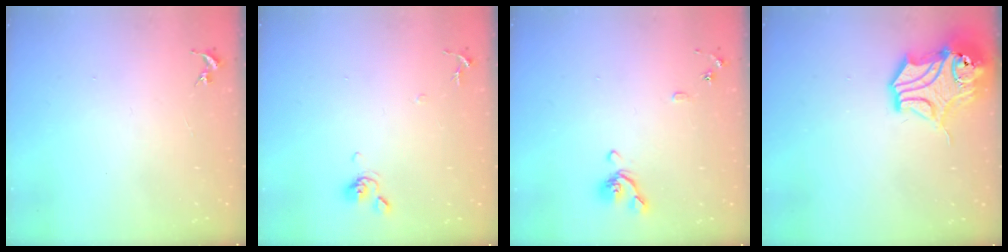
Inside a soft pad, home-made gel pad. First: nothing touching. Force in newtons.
{"total": 7.3, "press": 7.3, "slide": 0.8}
{"total": 8.8, "press": 8.7, "slide": 1.4}
{"total": 15.4, "press": 15.2, "slide": 2.1}